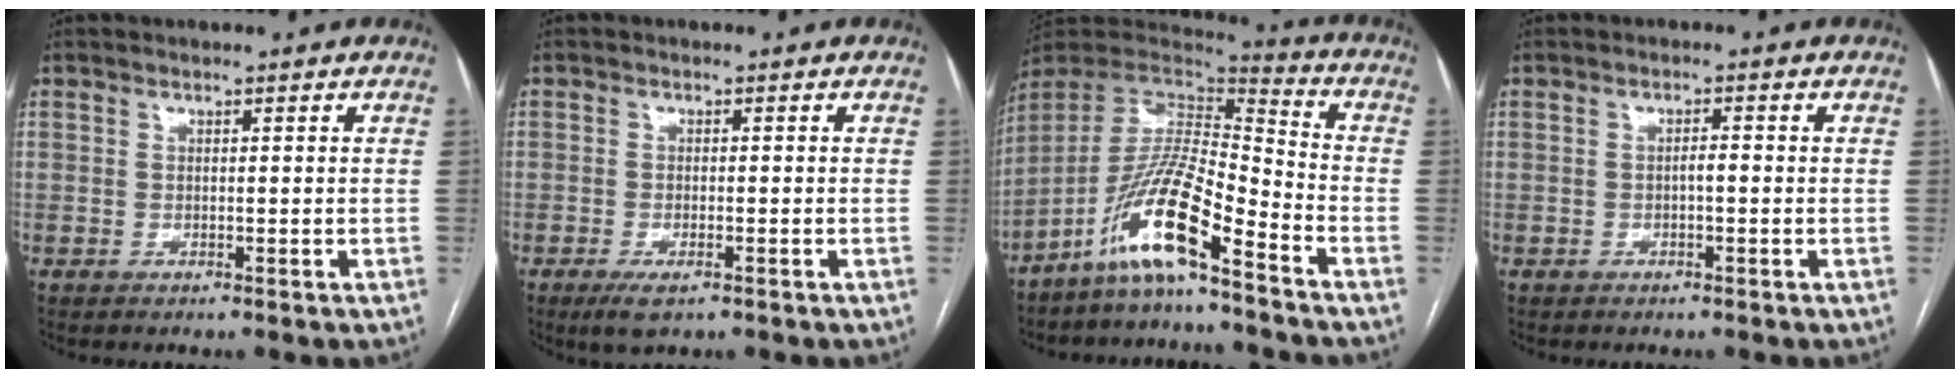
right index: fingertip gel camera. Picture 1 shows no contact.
{"total": 3.6, "force": [-2.1, 1.0, 2.7], "torque": [-0.053, -0.005, -0.032]}
{"total": 14.0, "force": [-9.1, 1.1, 10.6], "torque": [-0.214, 0.000, -0.173]}
{"total": 1.4, "force": [-0.3, 0.2, 1.3], "torque": [-0.021, 0.003, -0.006]}